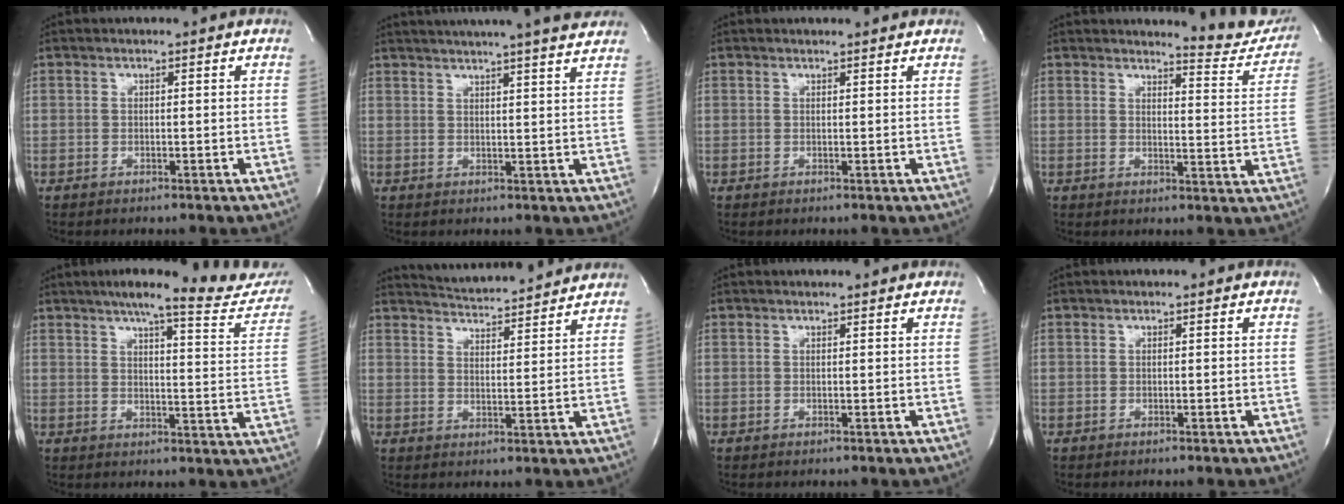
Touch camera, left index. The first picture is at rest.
{"total": 16.9, "force": [15.2, -0.1, 7.3], "torque": [-0.121, 0.006, 0.191]}
{"total": 1.9, "force": [1.8, 0.0, 0.3], "torque": [-0.011, 0.005, 0.021]}
{"total": 8.9, "force": [8.8, 1.0, 1.3], "torque": [-0.003, -0.048, 0.087]}
{"total": 17.5, "force": [15.4, 1.7, 8.1], "torque": [-0.099, -0.034, 0.181]}
{"total": 11.5, "force": [11.1, 0.4, 2.9], "torque": [-0.056, 0.010, 0.157]}
{"total": 1.1, "force": [1.1, 0.0, 0.2], "torque": [-0.011, 0.004, 0.013]}
{"total": 0.0}